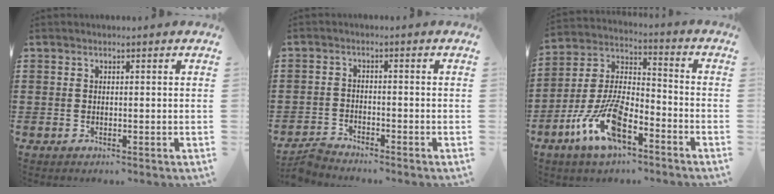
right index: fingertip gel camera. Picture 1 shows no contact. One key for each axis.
{"total": 2.6, "fx": -2.6, "fy": 0.2, "fz": 0.1, "tx": -0.007, "ty": 0.004, "tz": -0.055}
{"total": 12.2, "fx": -7.0, "fy": 5.0, "fz": 8.6, "tx": -0.192, "ty": 0.010, "tz": -0.134}